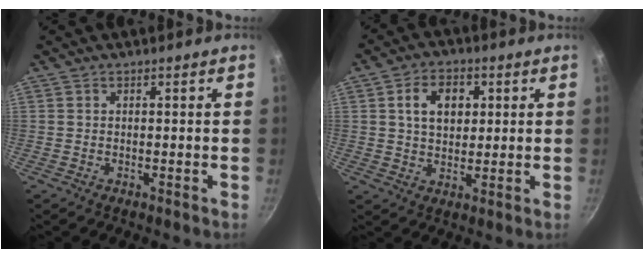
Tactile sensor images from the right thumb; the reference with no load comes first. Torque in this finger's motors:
{"motor_torque": [0.17, 2.17, 0.96, -0.31, 0.02]}